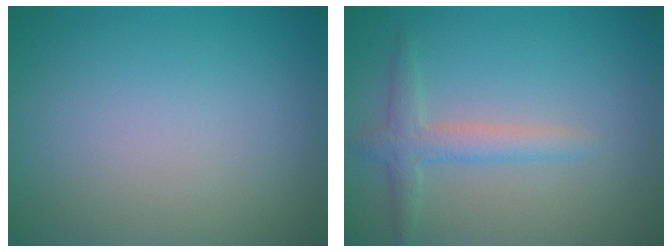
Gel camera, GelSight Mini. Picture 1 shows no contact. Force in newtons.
{"total": 2.4, "press": 2.4, "slide": 0.1}